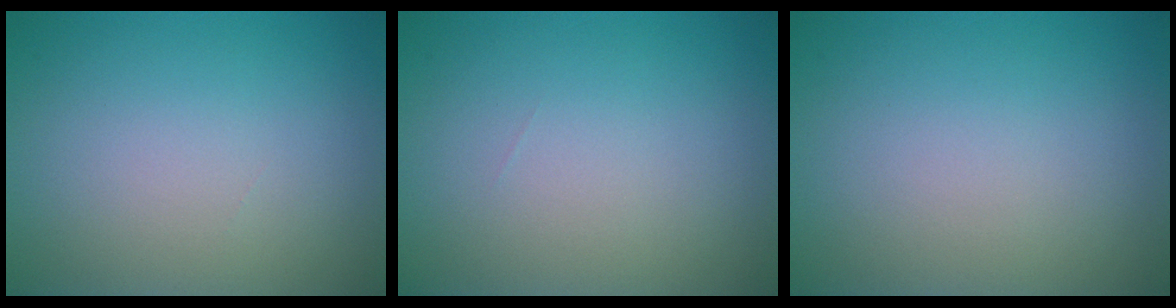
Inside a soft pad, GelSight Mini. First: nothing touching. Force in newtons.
{"total": 0.0}
{"total": 0.0}